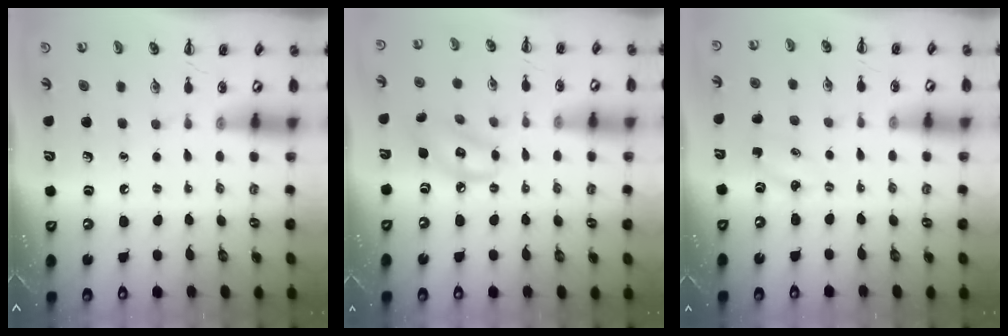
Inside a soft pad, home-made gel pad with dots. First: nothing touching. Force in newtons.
{"total": 8.4, "press": 8.3, "slide": 0.6}
{"total": 2.9, "press": 2.8, "slide": 0.9}